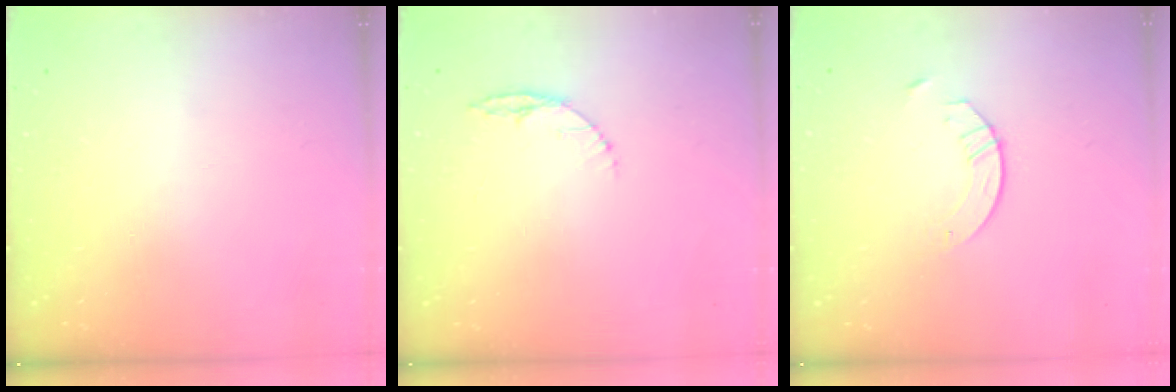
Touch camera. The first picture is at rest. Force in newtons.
{"total": 5.0, "press": 5.0, "slide": 0.5}
{"total": 2.9, "press": 2.9, "slide": 0.3}